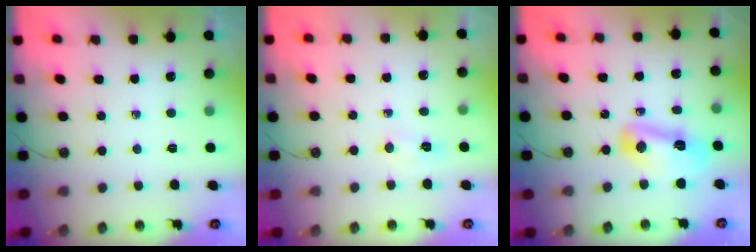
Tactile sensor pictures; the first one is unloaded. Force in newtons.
{"total": 4.2, "press": 3.9, "slide": 1.3}
{"total": 10.2, "press": 10.2, "slide": 0.5}